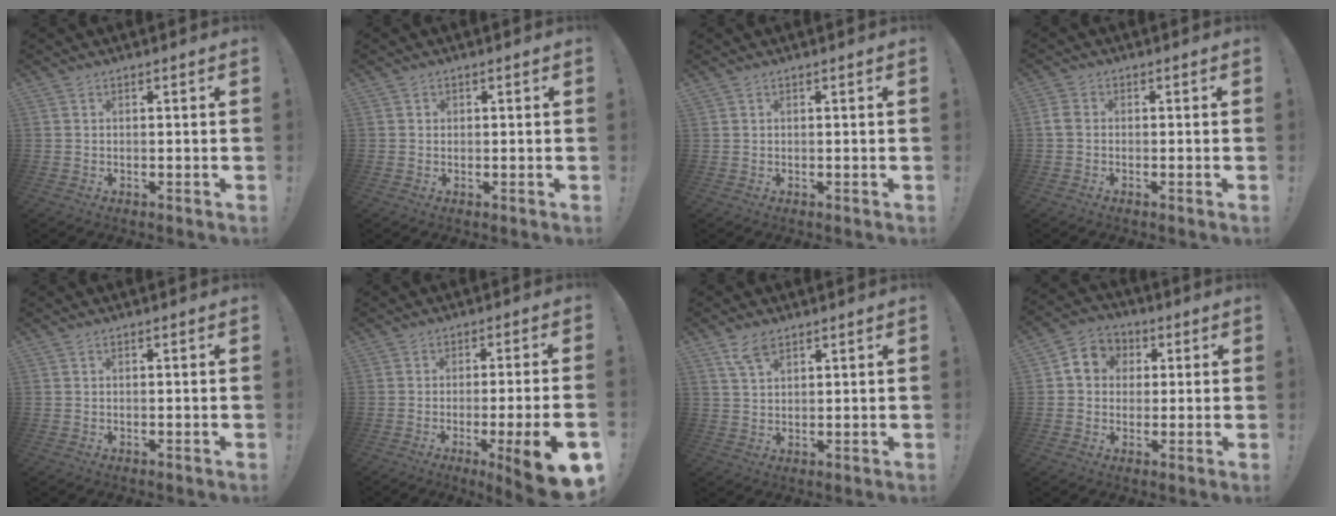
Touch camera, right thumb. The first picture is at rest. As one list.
[{"total": 0.8, "force": [0.4, 0.6, 0.2], "torque": [0.001, 0.000, 0.006]}, {"total": 0.0}, {"total": 3.0, "force": [-0.6, 2.1, 2.0], "torque": [-0.046, 0.009, -0.010]}, {"total": 0.0}, {"total": 12.2, "force": [-4.5, 0.7, 11.4], "torque": [-0.160, 0.012, -0.058]}, {"total": 5.6, "force": [3.7, 2.6, 3.3], "torque": [-0.058, -0.013, 0.069]}, {"total": 7.6, "force": [1.2, 7.0, 2.7], "torque": [-0.041, 0.009, 0.029]}]